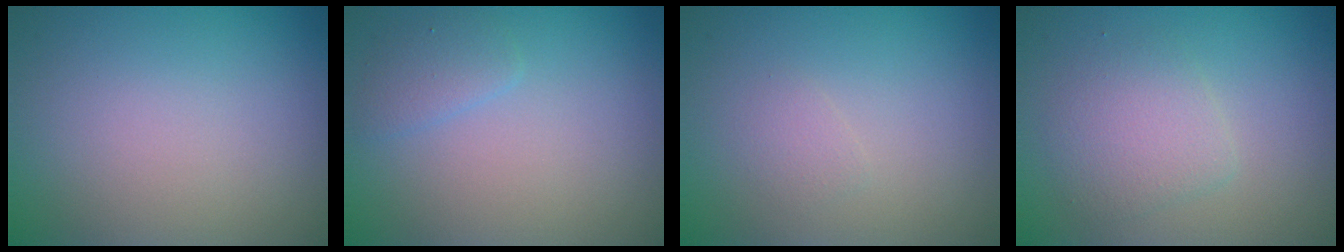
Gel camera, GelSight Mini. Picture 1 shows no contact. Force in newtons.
{"total": 1.4, "press": 1.4, "slide": 0.1}
{"total": 0.8, "press": 0.8, "slide": 0.1}
{"total": 2.7, "press": 2.7, "slide": 0.1}